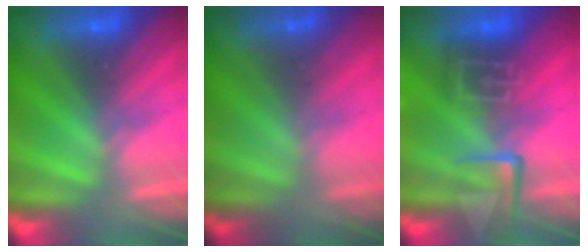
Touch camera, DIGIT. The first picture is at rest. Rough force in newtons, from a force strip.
{"total": 1.8}
{"total": 9.1}